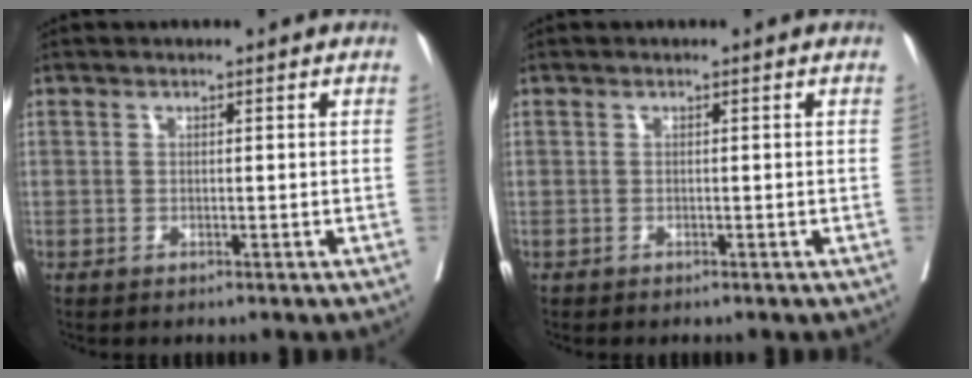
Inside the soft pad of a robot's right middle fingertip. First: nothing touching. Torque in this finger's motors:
{"motor_torque": [-0.32, -0.04, -0.08, 0.00]}